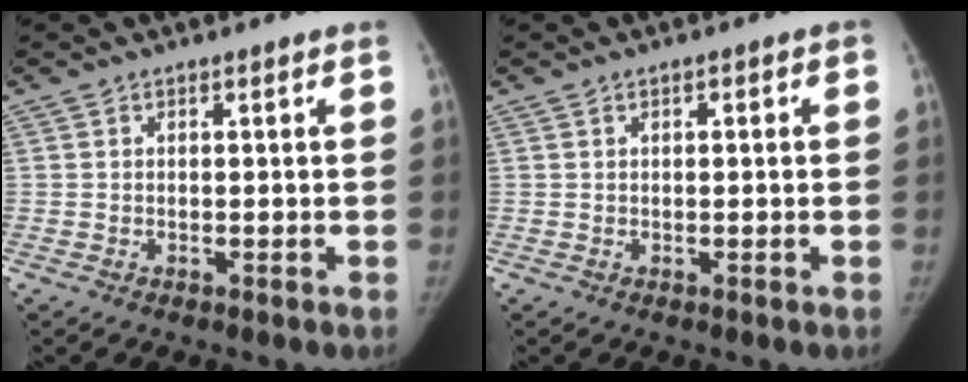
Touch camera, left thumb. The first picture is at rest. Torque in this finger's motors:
{"motor_torque": [-0.34, -0.10, -0.14, 0.20, -0.02]}